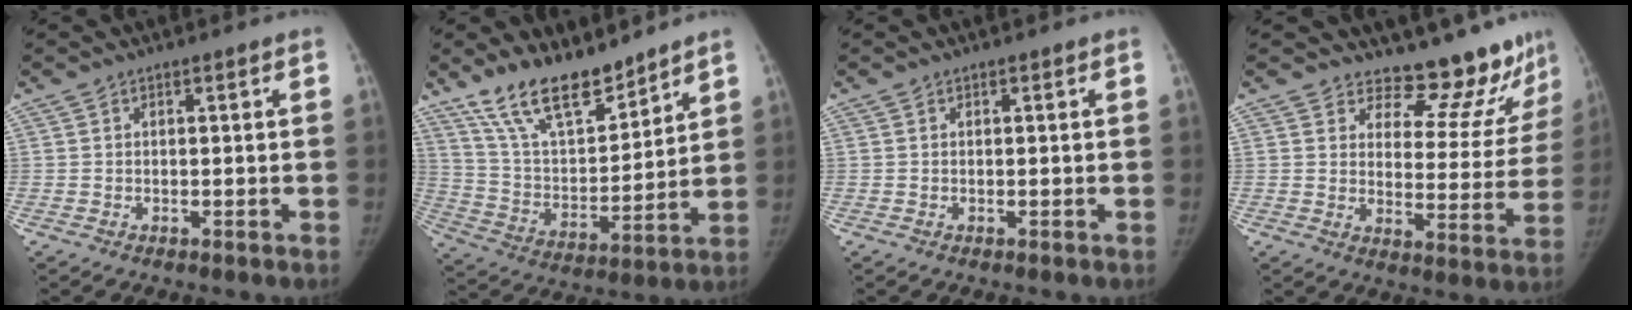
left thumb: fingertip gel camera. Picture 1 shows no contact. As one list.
[{"total": 16.4, "force": [12.9, 6.0, 8.1], "torque": [-0.111, -0.072, 0.244]}, {"total": 0.0}, {"total": 15.6, "force": [14.8, 4.7, 2.0], "torque": [0.034, -0.144, 0.173]}]